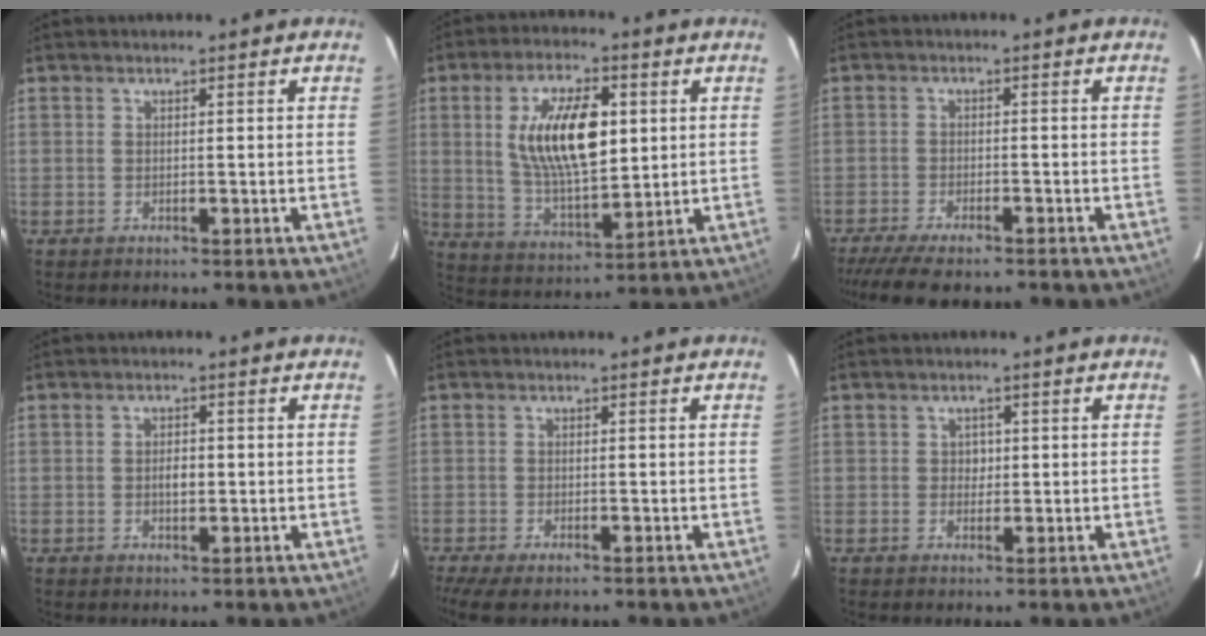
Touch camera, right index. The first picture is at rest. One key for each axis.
{"total": 15.7, "fx": 3.3, "fy": 6.7, "fz": 13.8, "tx": -0.254, "ty": 0.004, "tz": 0.070}
{"total": 9.5, "fx": -8.1, "fy": 1.8, "fz": 4.6, "tx": -0.114, "ty": -0.030, "tz": -0.136}
{"total": 2.3, "fx": -0.2, "fy": 1.3, "fz": 1.9, "tx": -0.034, "ty": 0.004, "tz": -0.004}
{"total": 5.3, "fx": -3.8, "fy": 1.2, "fz": 3.5, "tx": -0.081, "ty": -0.025, "tz": -0.066}
{"total": 1.7, "fx": 0.1, "fy": 1.6, "fz": 0.4, "tx": -0.003, "ty": 0.006, "tz": 0.003}